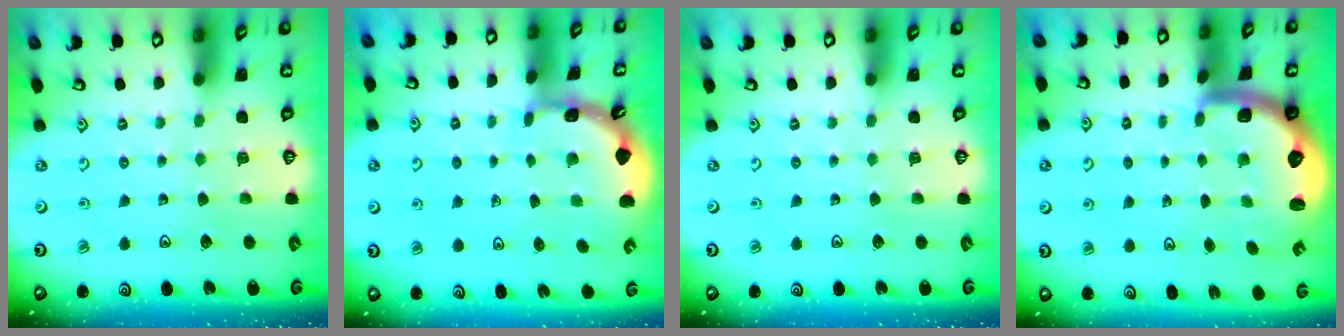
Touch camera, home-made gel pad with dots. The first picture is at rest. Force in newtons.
{"total": 1.6, "press": 1.6, "slide": 0.1}
{"total": 0.0}
{"total": 2.9, "press": 2.6, "slide": 1.4}